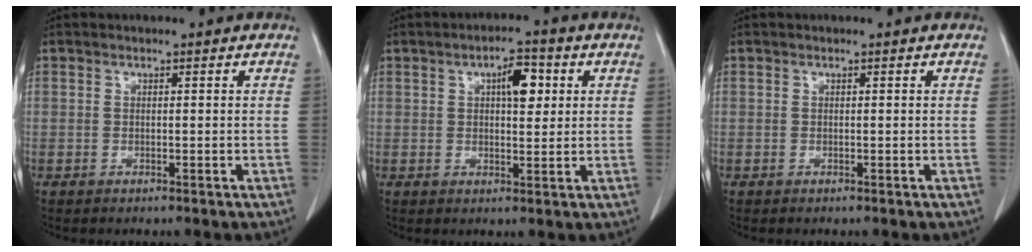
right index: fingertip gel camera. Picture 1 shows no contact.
{"total": 5.2, "force": [1.7, 2.0, 4.5], "torque": [-0.071, 0.009, 0.026]}
{"total": 0.0}